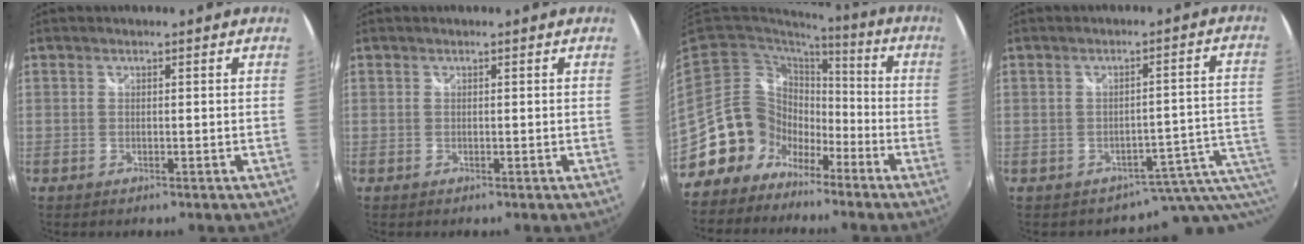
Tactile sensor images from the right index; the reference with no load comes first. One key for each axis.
{"total": 0.0}
{"total": 15.9, "fx": -9.0, "fy": 12.2, "fz": 4.9, "tx": -0.112, "ty": 0.030, "tz": -0.155}
{"total": 5.4, "fx": -3.0, "fy": 2.1, "fz": 4.0, "tx": -0.048, "ty": -0.003, "tz": -0.047}